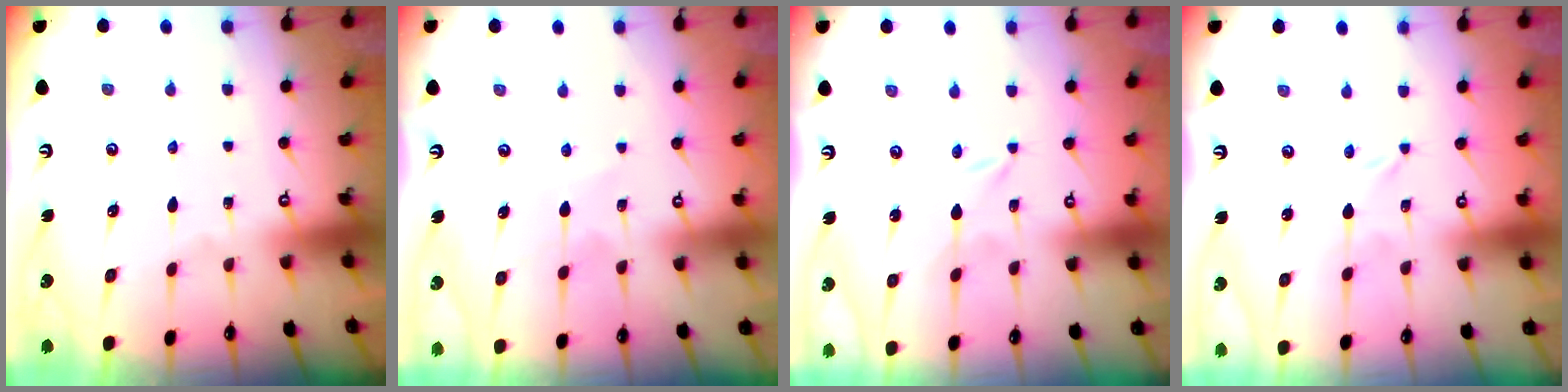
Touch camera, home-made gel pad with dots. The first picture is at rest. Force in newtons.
{"total": 3.5, "press": 3.4, "slide": 0.4}
{"total": 0.0}
{"total": 0.0}